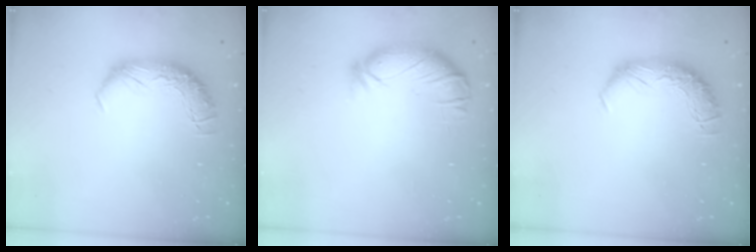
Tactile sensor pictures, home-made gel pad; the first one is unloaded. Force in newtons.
{"total": 2.6, "press": 2.5, "slide": 0.9}
{"total": 0.0}